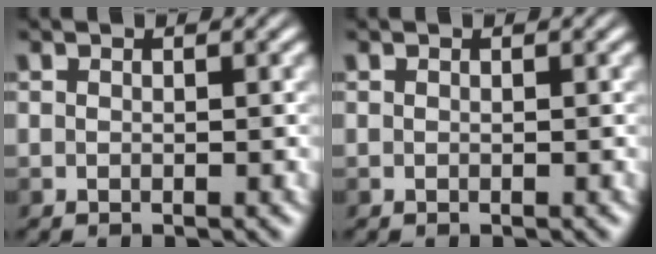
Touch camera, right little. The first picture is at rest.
{"total": 0.0}